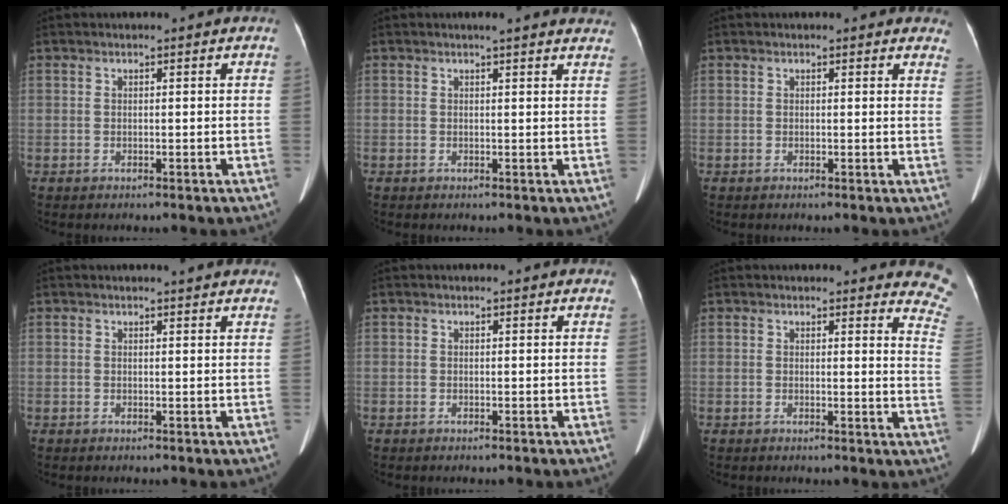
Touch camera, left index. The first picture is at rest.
{"total": 8.5, "force": [7.6, 2.5, 2.8], "torque": [-0.014, 0.015, 0.066]}
{"total": 3.6, "force": [3.3, 1.1, 1.1], "torque": [0.004, -0.006, 0.010]}
{"total": 2.8, "force": [2.6, 0.7, 0.9], "torque": [-0.012, 0.007, 0.020]}
{"total": 0.5, "force": [-0.1, 0.5, -0.1], "torque": [0.009, 0.007, -0.008]}
{"total": 8.2, "force": [7.9, 1.4, 1.8], "torque": [0.011, -0.060, 0.042]}